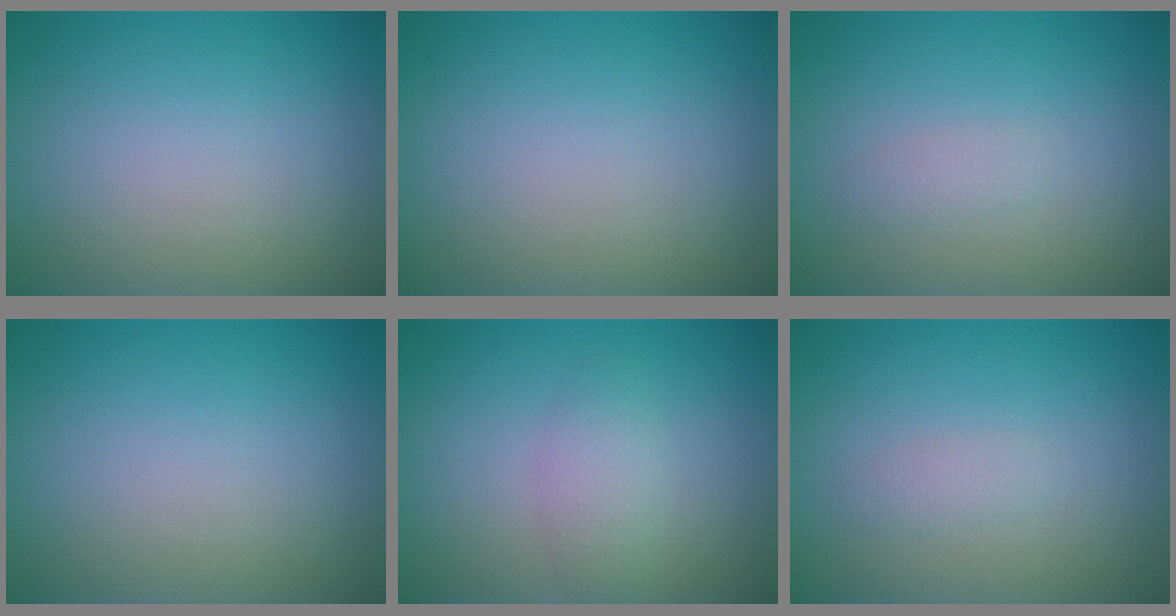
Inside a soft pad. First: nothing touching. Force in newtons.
{"total": 0.0}
{"total": 0.9, "press": 0.9, "slide": 0.0}
{"total": 0.0}
{"total": 1.9, "press": 1.9, "slide": 0.0}
{"total": 0.9, "press": 0.9, "slide": 0.0}